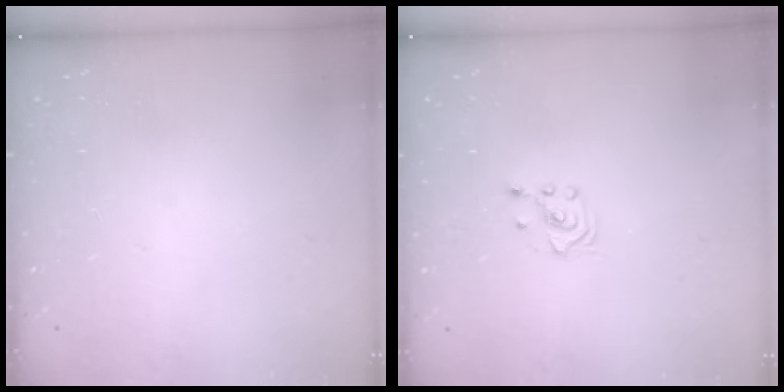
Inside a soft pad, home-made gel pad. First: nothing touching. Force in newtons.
{"total": 2.1, "press": 2.1, "slide": 0.1}